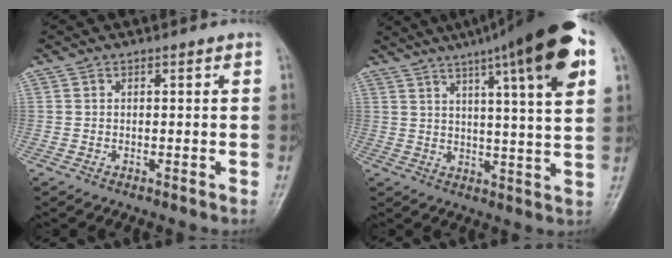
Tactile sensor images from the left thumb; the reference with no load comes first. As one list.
[{"total": 20.6, "force": [10.7, 2.8, 17.3], "torque": [-0.249, -0.010, 0.145]}]